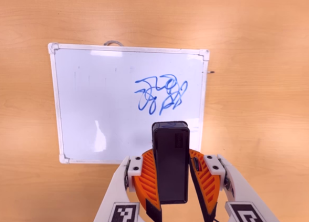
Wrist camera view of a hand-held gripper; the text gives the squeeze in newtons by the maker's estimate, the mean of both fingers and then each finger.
{"total": 7.2, "left": 7.5, "right": 7.0}